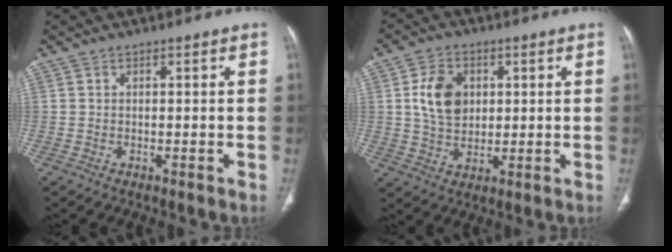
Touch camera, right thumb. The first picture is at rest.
{"total": 9.2, "force": [2.0, 6.7, 5.9], "torque": [-0.087, -0.008, 0.038]}